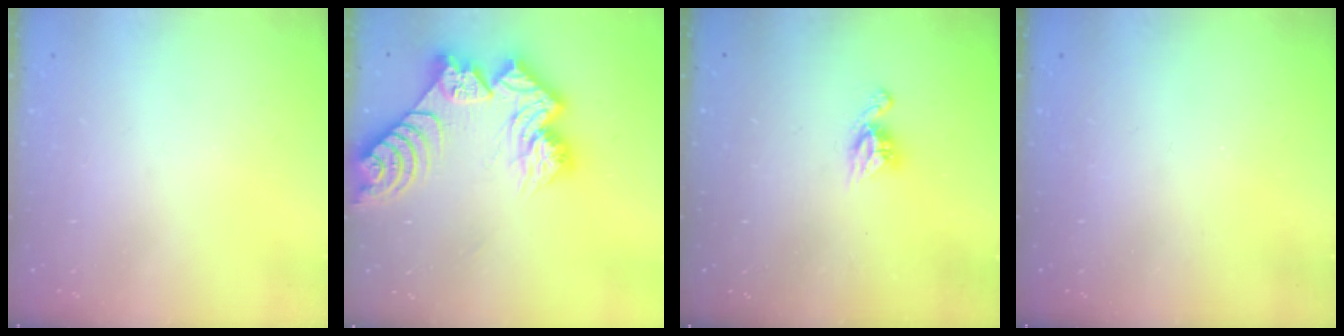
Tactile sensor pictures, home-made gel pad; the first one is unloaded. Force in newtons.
{"total": 19.0, "press": 18.9, "slide": 1.9}
{"total": 6.7, "press": 6.7, "slide": 0.4}
{"total": 0.0}